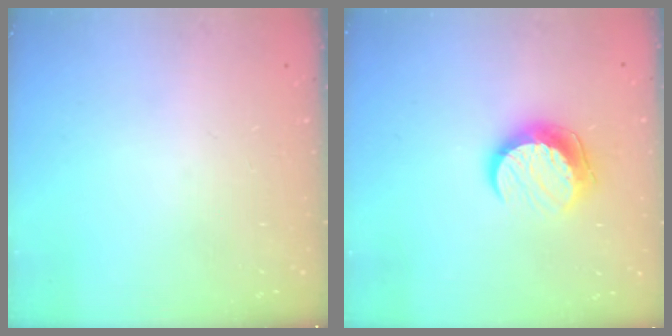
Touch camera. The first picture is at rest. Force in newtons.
{"total": 10.4, "press": 10.4, "slide": 0.5}